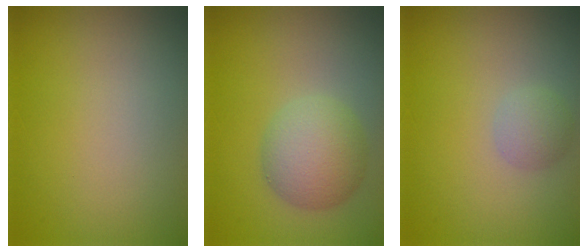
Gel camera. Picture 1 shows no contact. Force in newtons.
{"total": 4.7, "press": 4.7, "slide": 0.1}
{"total": 1.7, "press": 1.7, "slide": 0.2}